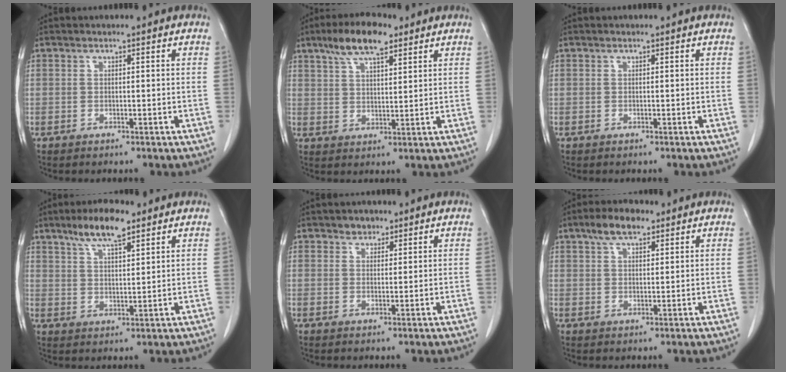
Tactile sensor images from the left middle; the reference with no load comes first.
{"total": 8.6, "force": [5.8, 2.4, 5.9], "torque": [-0.114, 0.014, 0.103]}
{"total": 0.0}
{"total": 7.8, "force": [5.4, 1.7, 5.3], "torque": [-0.103, 0.007, 0.099]}
{"total": 1.9, "force": [1.4, 1.2, 0.4], "torque": [-0.004, -0.001, 0.021]}
{"total": 5.3, "force": [3.5, 2.1, 3.4], "torque": [-0.068, 0.014, 0.064]}